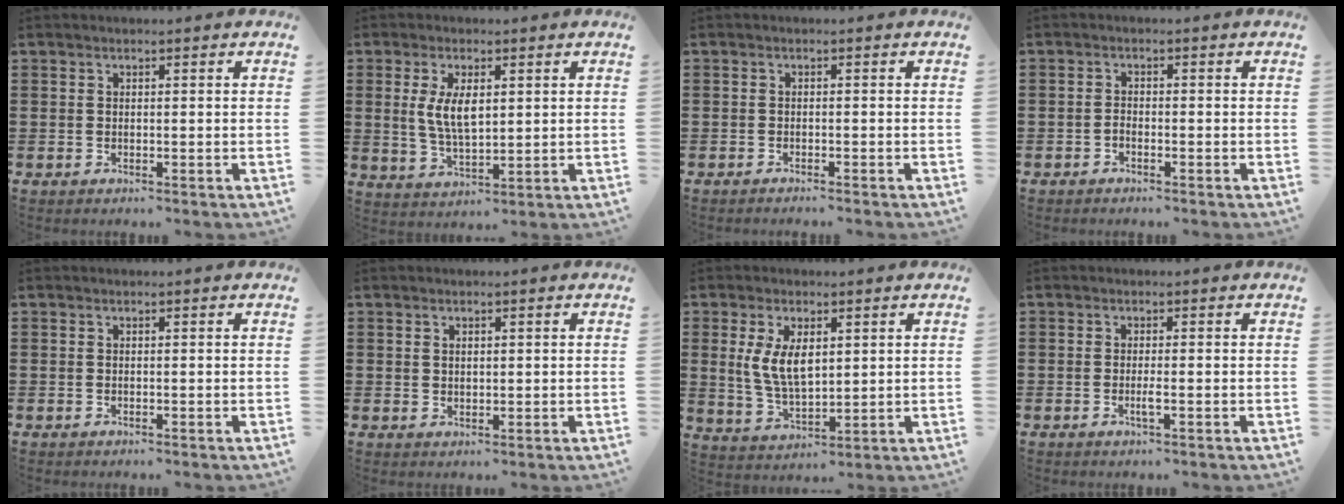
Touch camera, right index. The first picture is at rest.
{"total": 6.1, "force": [1.1, 2.7, 5.4], "torque": [-0.116, 0.004, 0.017]}
{"total": 0.8, "force": [-0.8, -0.1, 0.1], "torque": [-0.003, -0.001, -0.016]}
{"total": 0.9, "force": [-0.8, 0.4, 0.3], "torque": [-0.009, -0.003, -0.014]}
{"total": 0.0}
{"total": 1.1, "force": [0.7, 0.7, 0.4], "torque": [-0.008, 0.004, 0.014]}
{"total": 7.0, "force": [1.5, 3.5, 5.9], "torque": [-0.126, 0.007, 0.025]}
{"total": 1.5, "force": [-0.5, 0.0, 1.3], "torque": [-0.031, -0.005, -0.012]}